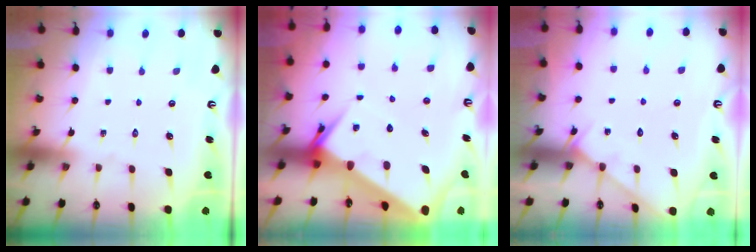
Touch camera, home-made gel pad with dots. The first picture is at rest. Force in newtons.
{"total": 7.7, "press": 7.6, "slide": 1.0}
{"total": 5.2, "press": 5.2, "slide": 0.6}